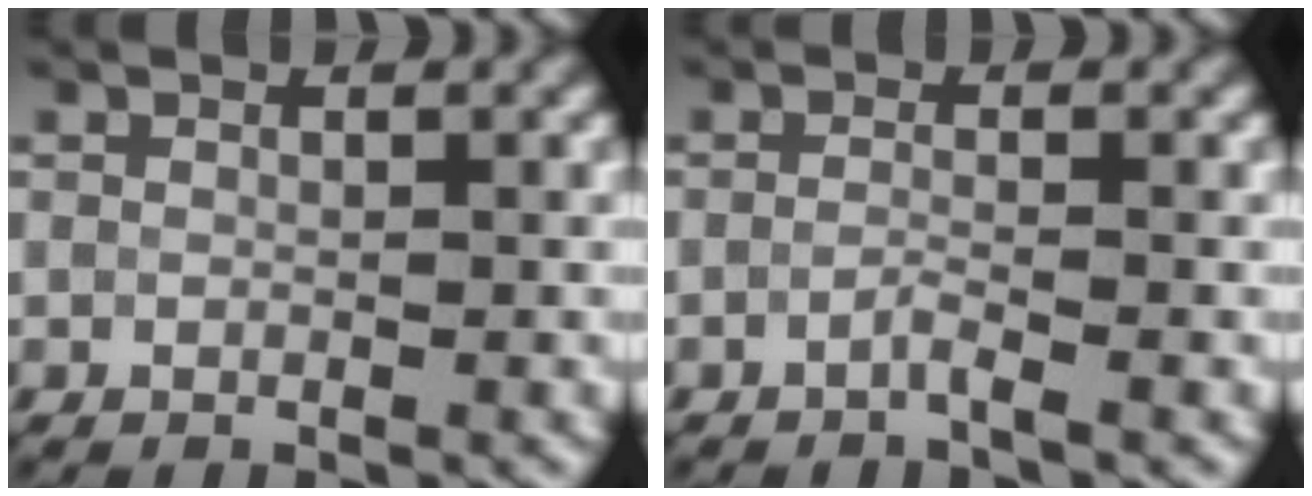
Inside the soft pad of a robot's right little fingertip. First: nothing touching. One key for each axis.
{"total": 1.3, "fx": -1.2, "fy": -0.3, "fz": -0.1, "tx": -0.001, "ty": 0.002, "tz": -0.024}